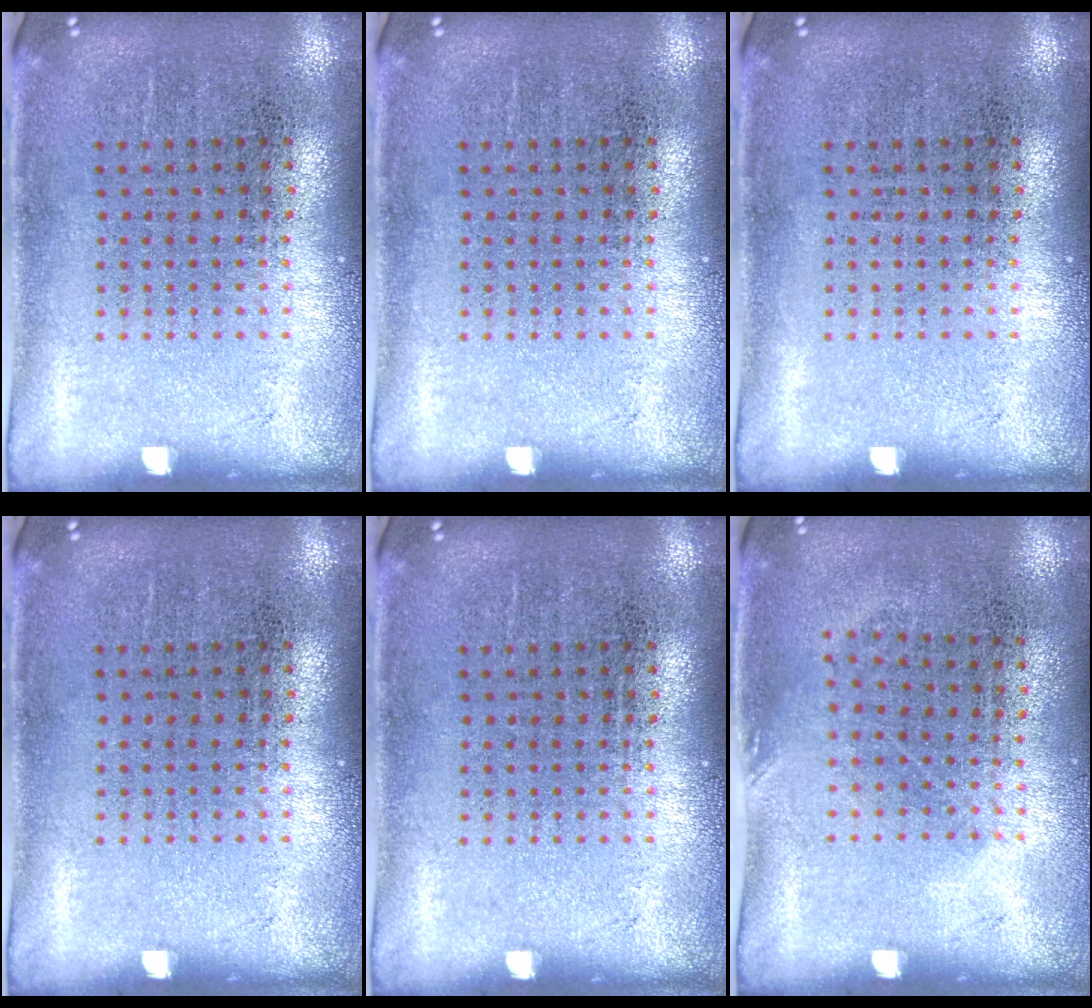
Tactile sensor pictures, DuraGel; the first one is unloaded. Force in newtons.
{"total": 0.0}
{"total": 0.0}
{"total": 0.0}
{"total": 0.0}
{"total": 0.8, "press": 0.6, "slide": 0.5}